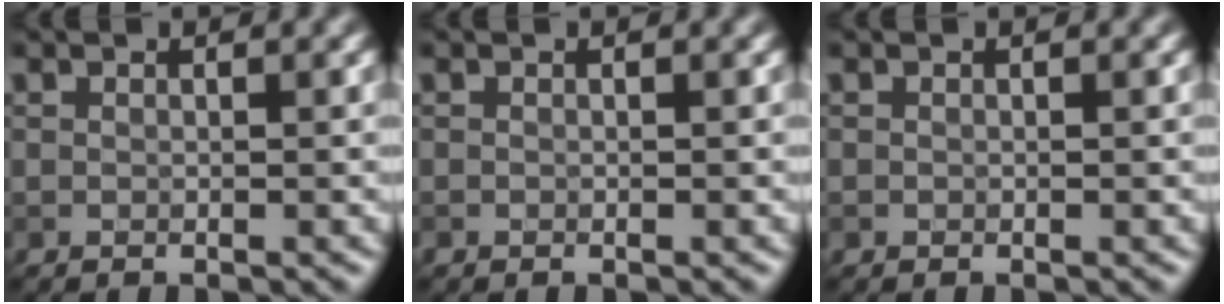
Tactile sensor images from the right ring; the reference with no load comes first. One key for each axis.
{"total": 0.0}
{"total": 0.0}